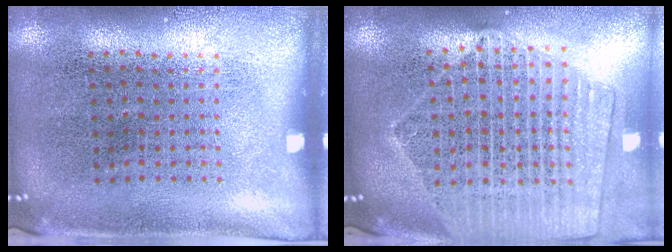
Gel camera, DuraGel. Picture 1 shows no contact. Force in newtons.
{"total": 2.1, "press": 1.9, "slide": 0.9}